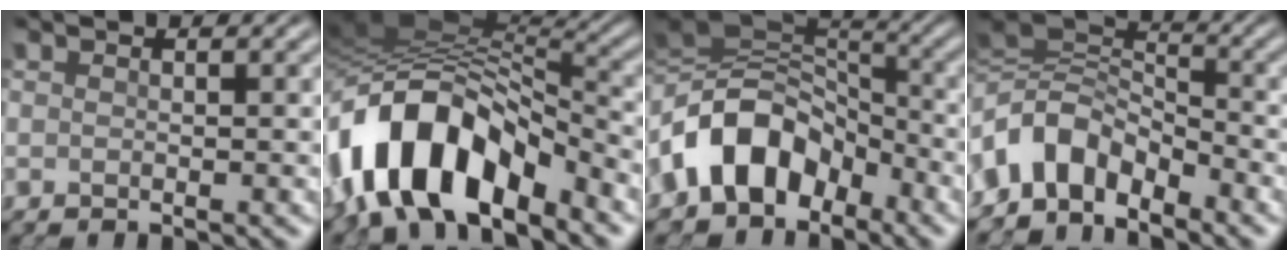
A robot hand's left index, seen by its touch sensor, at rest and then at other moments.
{"total": 12.5, "force": [-6.3, 6.5, 8.6], "torque": [-0.149, 0.007, -0.120]}
{"total": 10.0, "force": [-4.1, 6.9, 5.9], "torque": [-0.098, 0.017, -0.095]}
{"total": 7.3, "force": [-3.8, 4.7, 4.2], "torque": [-0.073, 0.005, -0.083]}